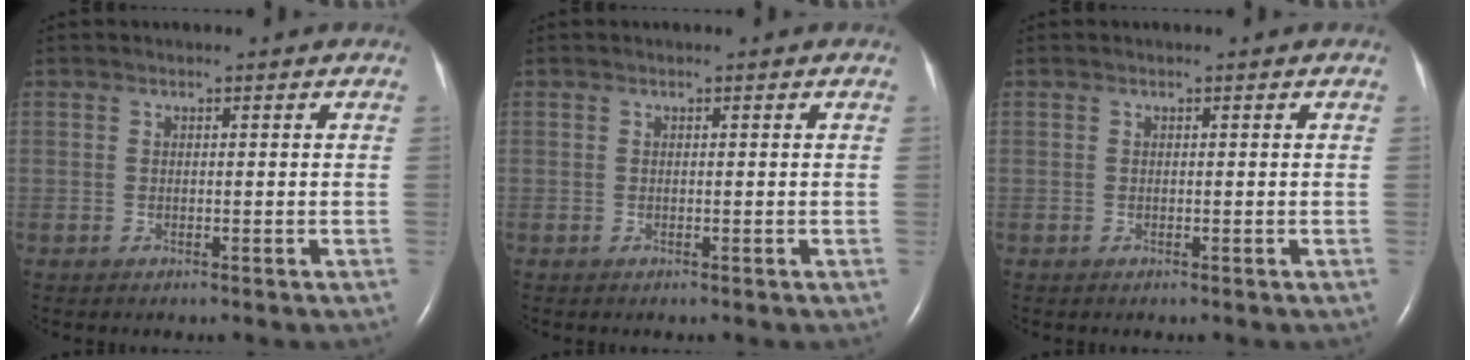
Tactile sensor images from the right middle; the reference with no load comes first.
{"total": 0.0}
{"total": 0.0}